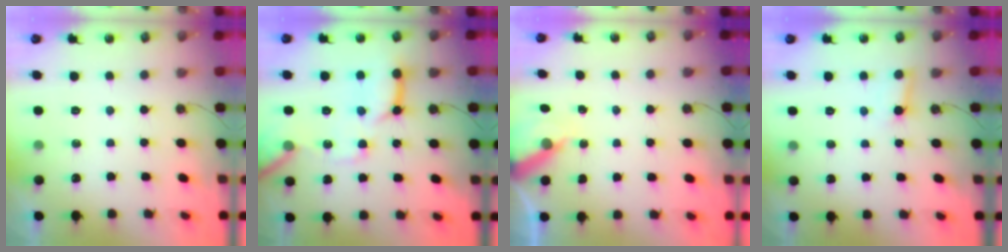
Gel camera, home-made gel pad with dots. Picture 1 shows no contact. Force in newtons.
{"total": 16.6, "press": 16.5, "slide": 1.8}
{"total": 6.7, "press": 6.7, "slide": 0.5}
{"total": 3.7, "press": 3.7, "slide": 0.3}